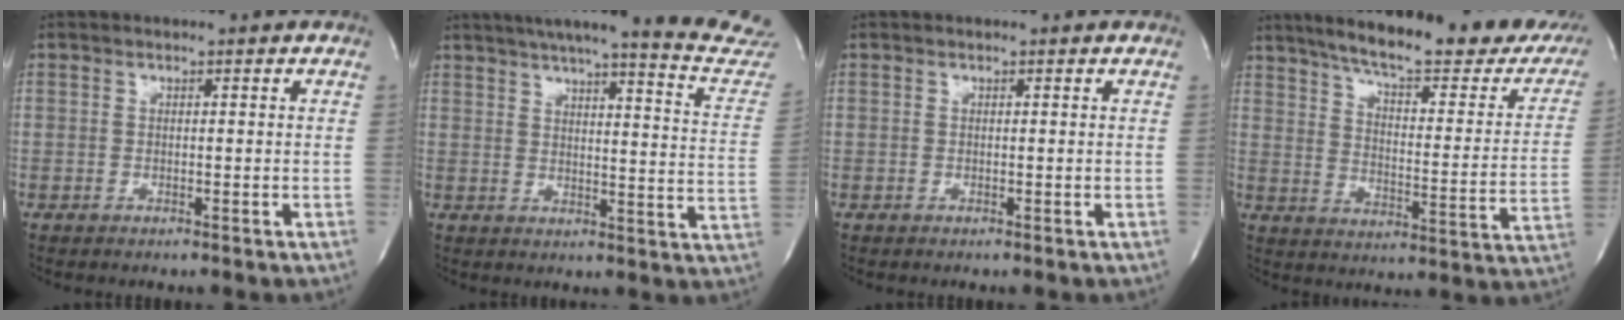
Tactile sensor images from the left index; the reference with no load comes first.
{"total": 23.5, "force": [21.4, 0.2, 9.7], "torque": [-0.138, -0.091, 0.247]}
{"total": 0.0}
{"total": 26.1, "force": [21.0, 5.0, 14.7], "torque": [-0.208, -0.038, 0.261]}